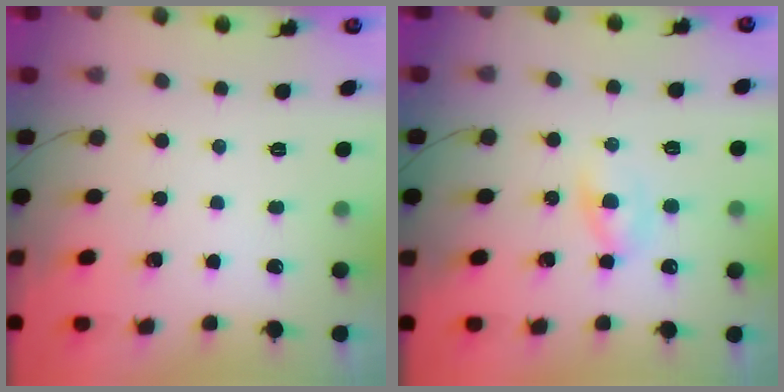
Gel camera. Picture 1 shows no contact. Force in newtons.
{"total": 3.5, "press": 3.4, "slide": 0.9}